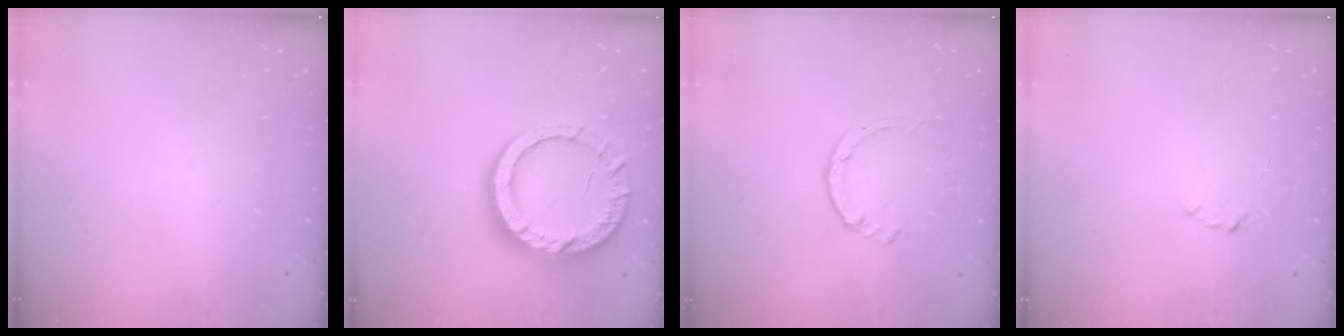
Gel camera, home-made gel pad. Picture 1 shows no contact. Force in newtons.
{"total": 15.1, "press": 15.0, "slide": 1.1}
{"total": 1.4, "press": 1.3, "slide": 0.3}
{"total": 2.2, "press": 2.1, "slide": 0.3}